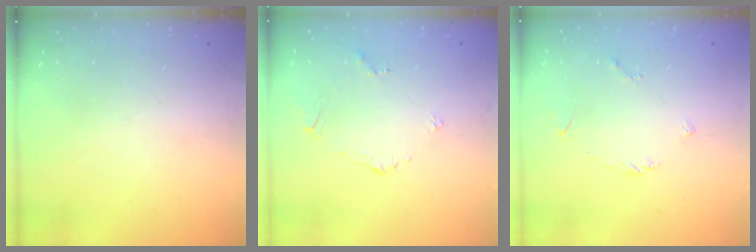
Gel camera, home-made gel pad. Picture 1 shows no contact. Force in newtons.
{"total": 2.6, "press": 2.6, "slide": 0.6}
{"total": 2.8, "press": 2.7, "slide": 0.7}